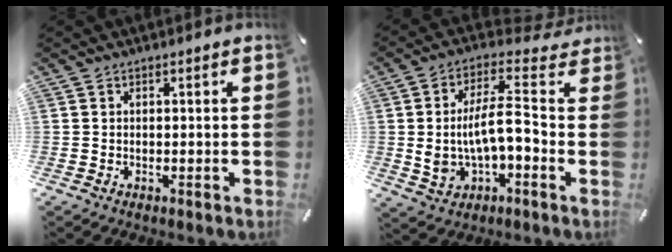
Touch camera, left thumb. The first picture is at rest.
{"total": 12.2, "force": [-0.4, 7.0, 9.9], "torque": [-0.199, -0.001, -0.007]}